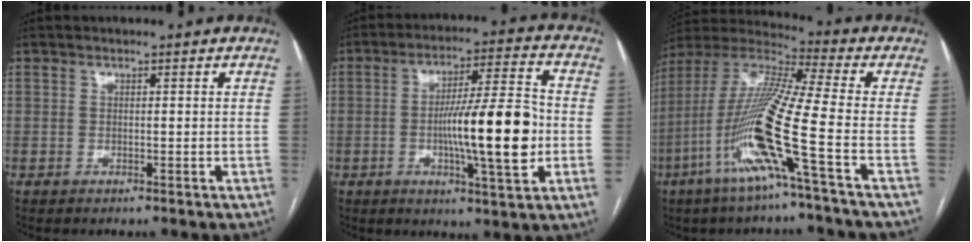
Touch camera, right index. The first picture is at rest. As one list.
[{"total": 15.4, "force": [-2.4, 0.7, 15.2], "torque": [-0.239, -0.002, -0.041]}, {"total": 17.5, "force": [-6.5, -1.1, 16.2], "torque": [-0.336, -0.016, -0.138]}]